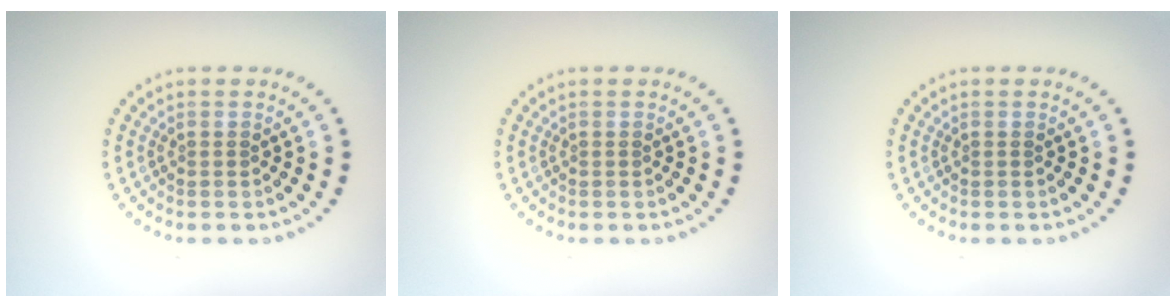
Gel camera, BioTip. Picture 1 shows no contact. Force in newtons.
{"total": 0.0}
{"total": 0.0}